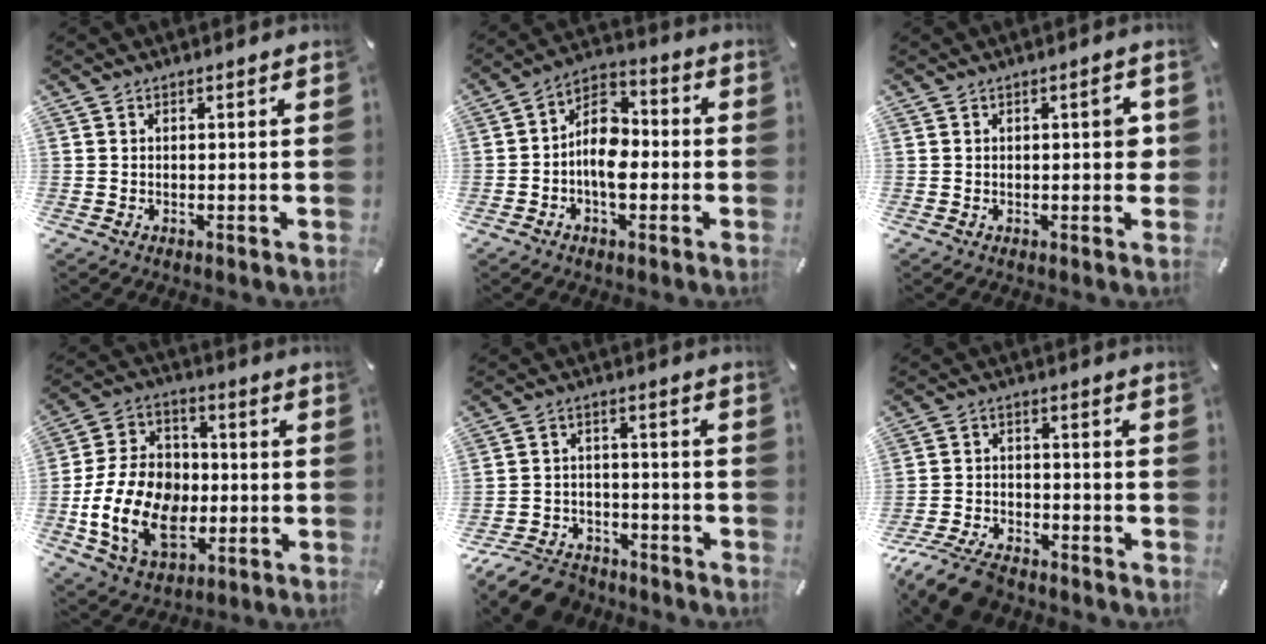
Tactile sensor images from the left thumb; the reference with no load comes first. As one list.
[{"total": 10.1, "force": [-2.4, 6.6, 7.2], "torque": [-0.139, 0.012, -0.044]}, {"total": 3.5, "force": [0.5, 1.5, 3.1], "torque": [-0.038, -0.002, 0.000]}, {"total": 18.7, "force": [-4.5, 13.6, 12.0], "torque": [-0.253, 0.028, -0.074]}, {"total": 9.9, "force": [-7.9, 5.0, 3.3], "torque": [-0.045, 0.051, -0.143]}, {"total": 10.3, "force": [-8.5, 4.0, 4.4], "torque": [-0.085, 0.045, -0.163]}]